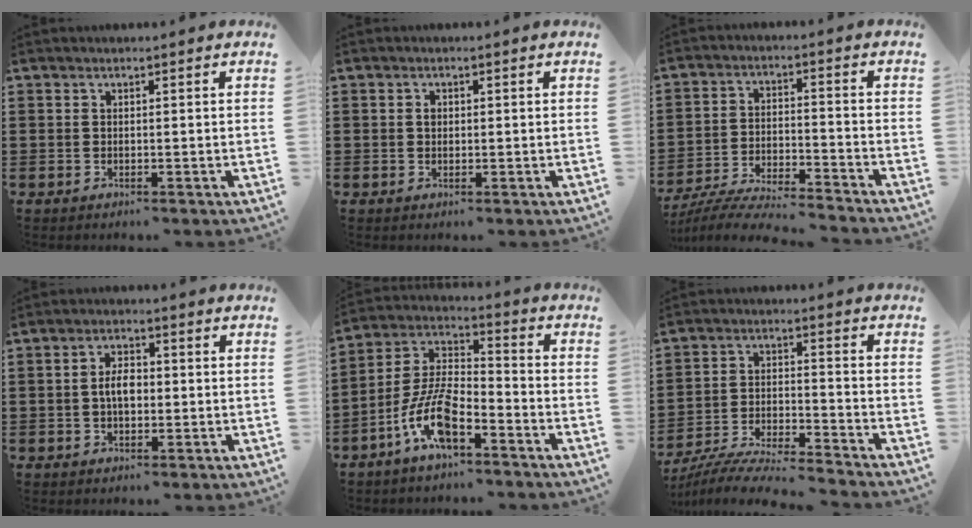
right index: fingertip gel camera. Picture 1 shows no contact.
{"total": 1.0, "force": [0.2, 0.8, 0.7], "torque": [-0.014, 0.004, 0.003]}
{"total": 6.6, "force": [-6.3, 0.0, 1.7], "torque": [-0.045, -0.006, -0.126]}
{"total": 3.9, "force": [-0.4, 1.9, 3.3], "torque": [-0.056, 0.000, -0.010]}
{"total": 10.3, "force": [-6.0, 3.6, 7.6], "torque": [-0.178, -0.005, -0.119]}
{"total": 7.2, "force": [-6.9, 0.0, 2.0], "torque": [-0.055, -0.007, -0.139]}